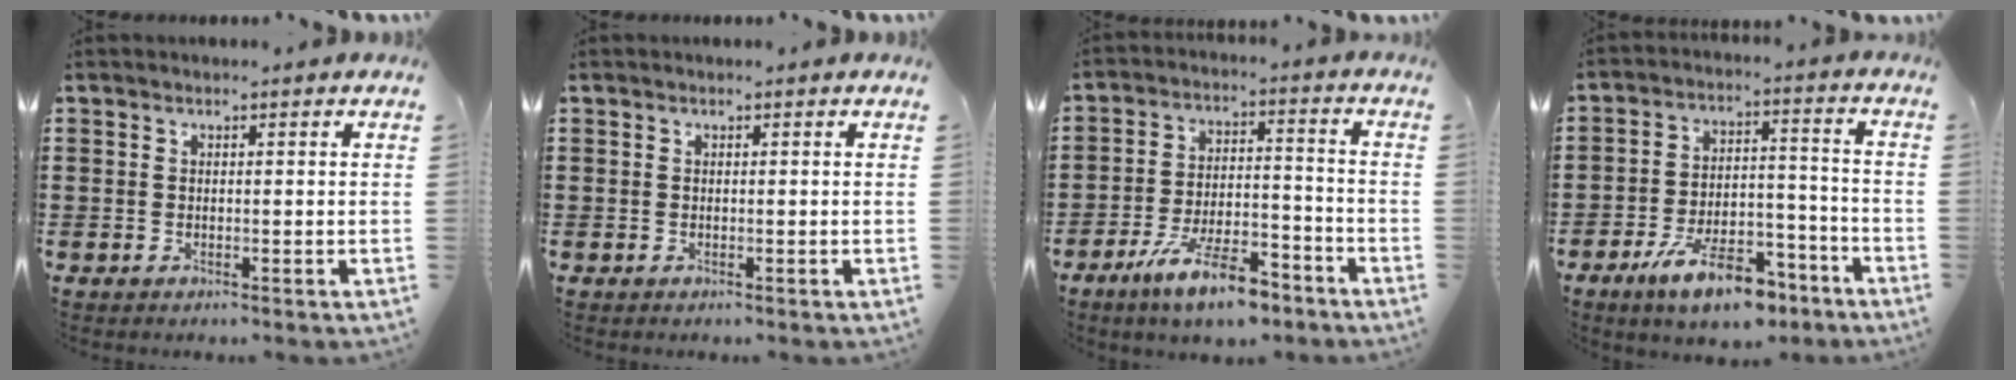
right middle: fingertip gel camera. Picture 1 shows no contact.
{"total": 0.0}
{"total": 9.8, "force": [-7.3, 2.2, 6.1], "torque": [-0.124, 0.011, -0.140]}
{"total": 10.8, "force": [-7.6, 3.7, 6.7], "torque": [-0.119, 0.026, -0.139]}